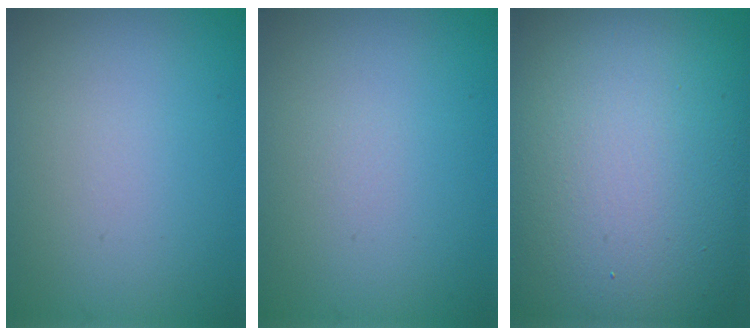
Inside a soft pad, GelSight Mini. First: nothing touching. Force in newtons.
{"total": 0.0}
{"total": 19.7, "press": 19.7, "slide": 0.7}